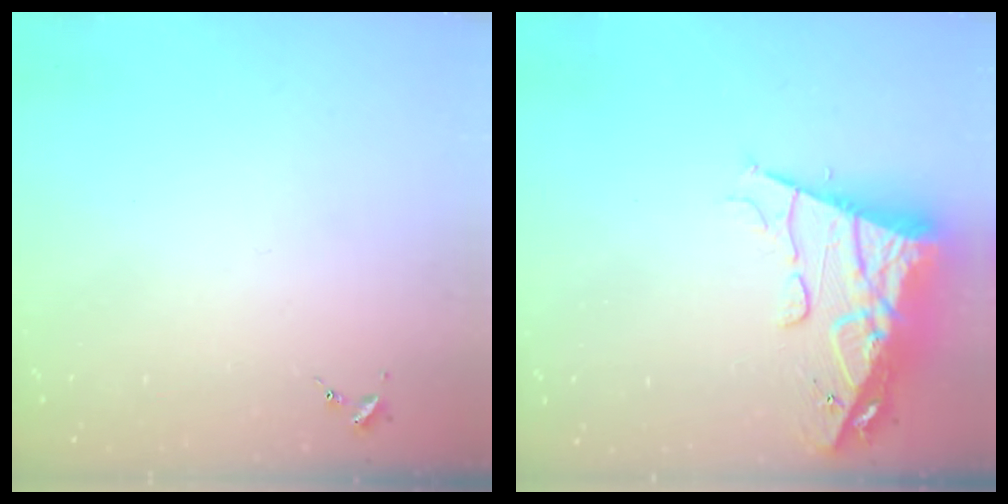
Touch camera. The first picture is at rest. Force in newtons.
{"total": 15.2, "press": 15.1, "slide": 1.8}